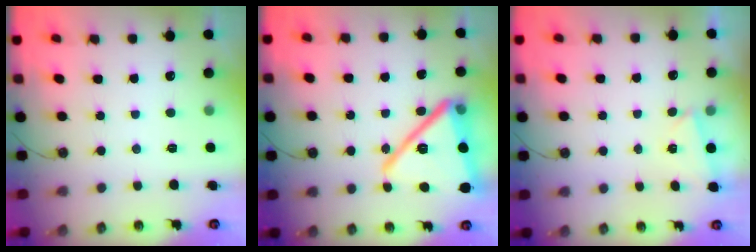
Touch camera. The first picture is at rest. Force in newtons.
{"total": 24.2, "press": 23.7, "slide": 4.9}
{"total": 1.6, "press": 0.8, "slide": 1.4}